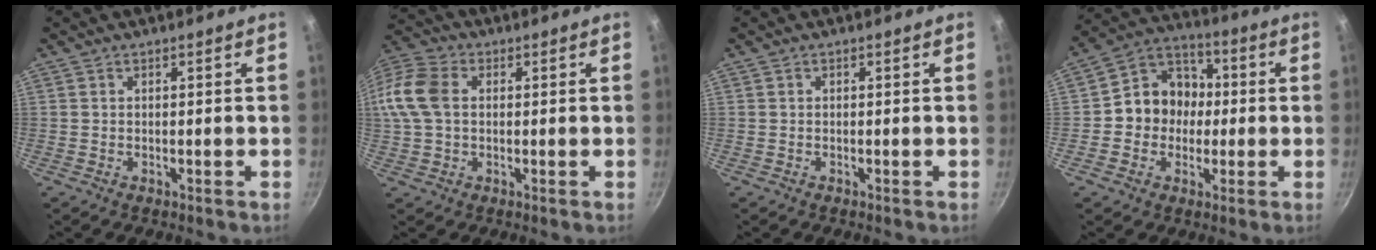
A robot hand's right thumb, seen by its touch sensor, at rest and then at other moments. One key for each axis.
{"total": 14.1, "fx": 1.6, "fy": 10.2, "fz": 9.7, "tx": -0.211, "ty": 0.031, "tz": 0.018}
{"total": 0.0}
{"total": 11.8, "fx": -0.5, "fy": 10.5, "fz": 5.3, "tx": -0.041, "ty": 0.028, "tz": -0.028}